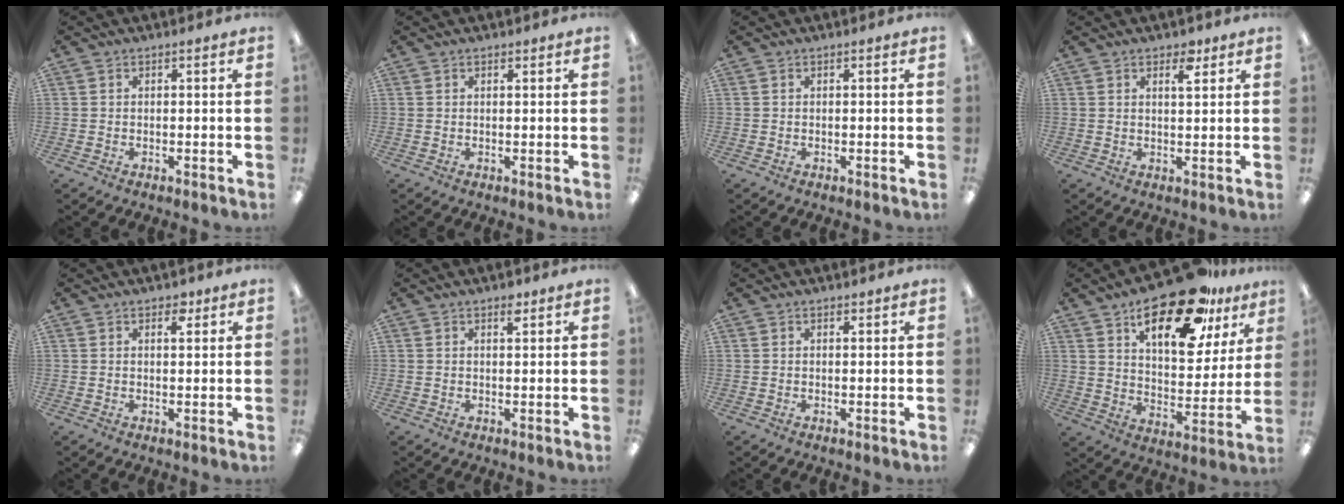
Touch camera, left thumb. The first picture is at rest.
{"total": 0.7, "force": [0.6, 0.3, 0.2], "torque": [0.004, -0.003, 0.009]}
{"total": 0.0}
{"total": 3.8, "force": [2.5, 1.4, 2.4], "torque": [-0.022, -0.010, 0.037]}
{"total": 2.6, "force": [1.8, 1.3, 1.4], "torque": [-0.007, -0.007, 0.026]}
{"total": 2.2, "force": [1.6, 0.9, 1.3], "torque": [-0.004, -0.010, 0.023]}
{"total": 0.8, "force": [0.7, 0.4, 0.2], "torque": [0.003, -0.004, 0.012]}
{"total": 22.1, "force": [14.8, 8.8, 13.9], "torque": [-0.215, -0.077, 0.244]}